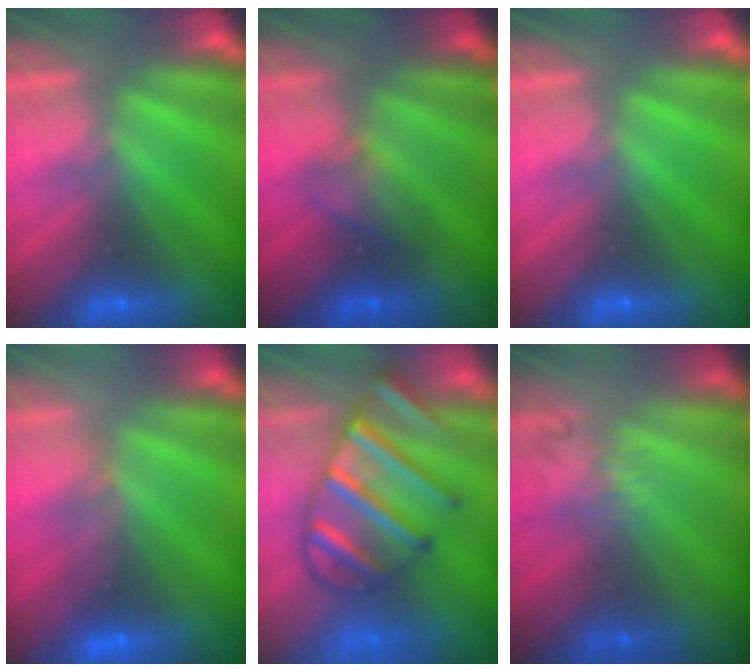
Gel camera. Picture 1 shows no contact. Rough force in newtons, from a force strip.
{"total": 2.3}
{"total": 0.0}
{"total": 4.4}
{"total": 7.2}
{"total": 2.4}